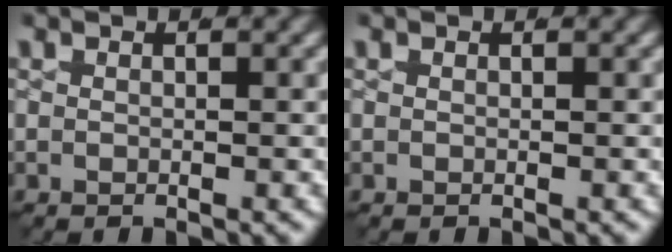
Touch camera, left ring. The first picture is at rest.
{"total": 0.0}